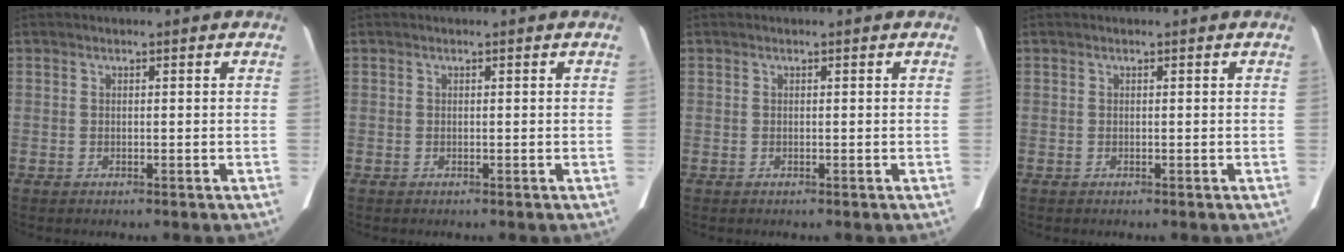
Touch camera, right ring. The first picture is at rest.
{"total": 0.0}
{"total": 0.0}
{"total": 0.0}